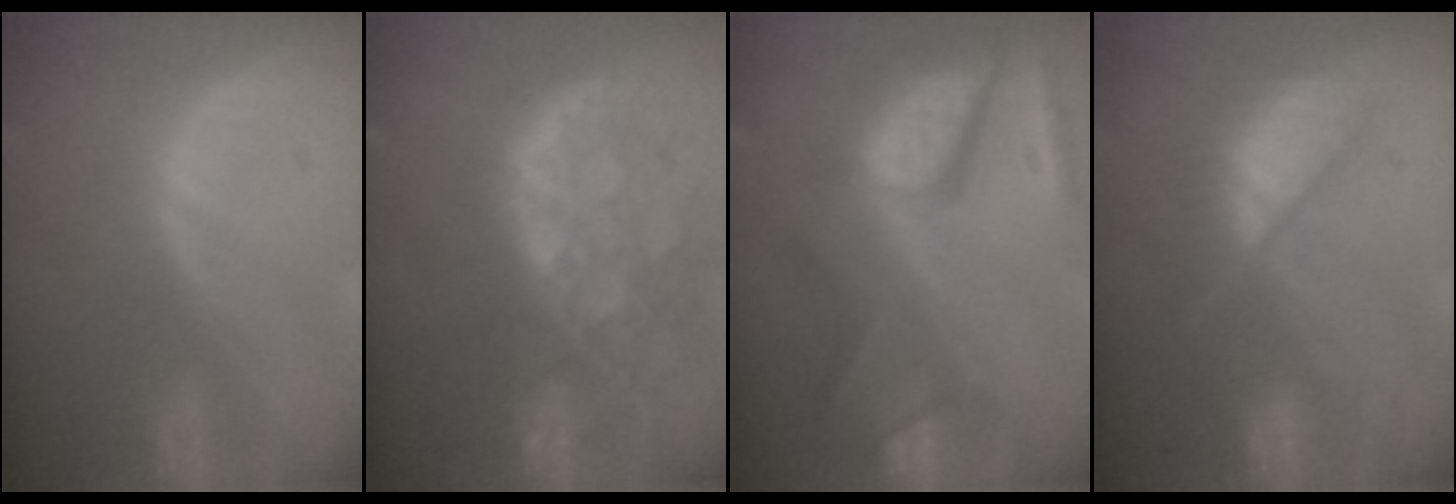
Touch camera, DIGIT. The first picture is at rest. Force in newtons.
{"total": 12.2, "press": 10.1, "slide": 6.8}
{"total": 12.1, "press": 9.9, "slide": 7.0}
{"total": 8.0, "press": 8.0, "slide": 0.4}